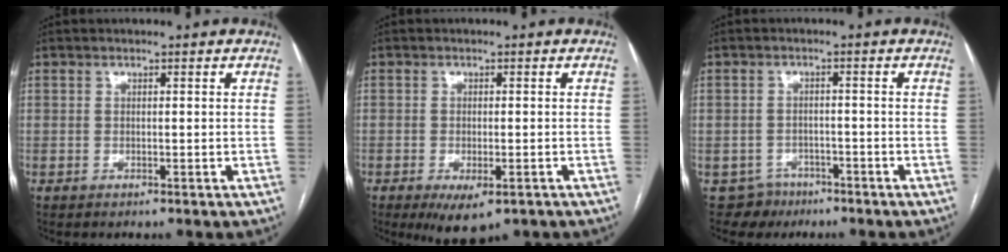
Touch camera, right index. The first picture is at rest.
{"total": 5.7, "force": [-3.2, 2.1, 4.1], "torque": [-0.061, -0.011, -0.042]}
{"total": 3.8, "force": [-2.4, 2.8, -0.6], "torque": [0.015, 0.010, -0.038]}